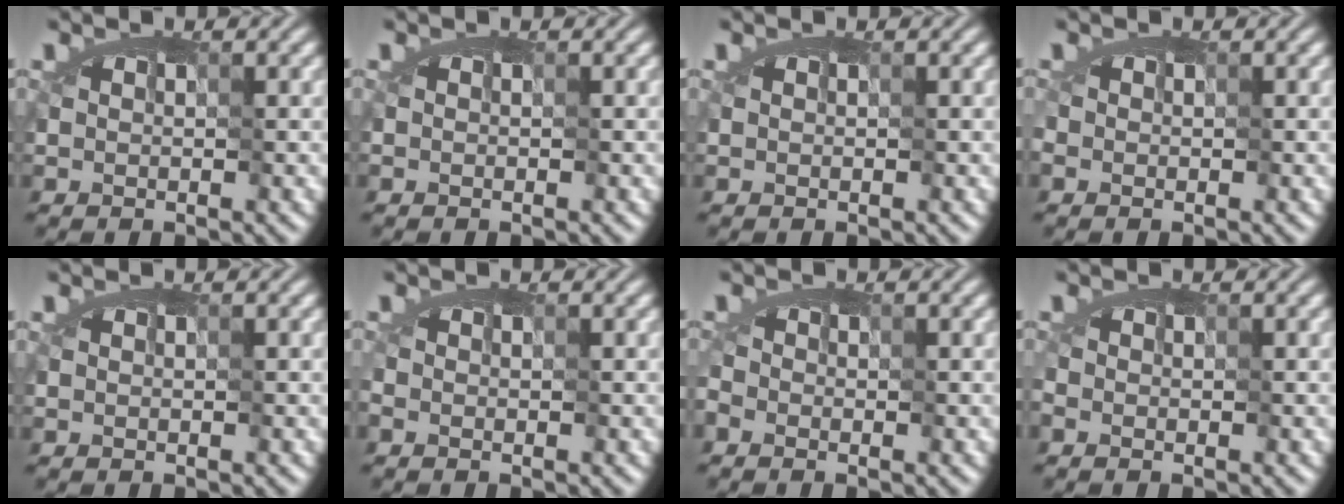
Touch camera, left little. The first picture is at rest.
{"total": 0.0}
{"total": 0.0}
{"total": 0.0}
{"total": 0.0}
{"total": 0.0}
{"total": 0.7, "force": [-0.1, 0.5, 0.4], "torque": [-0.011, -0.001, -0.003]}
{"total": 0.0}